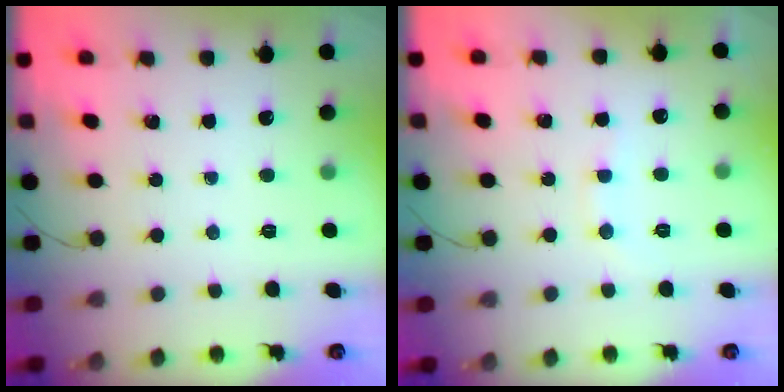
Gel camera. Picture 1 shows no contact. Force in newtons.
{"total": 6.8, "press": 6.7, "slide": 1.2}